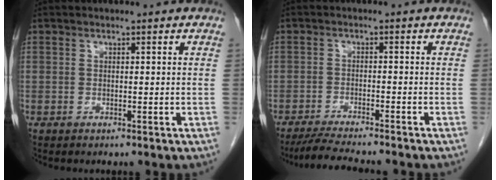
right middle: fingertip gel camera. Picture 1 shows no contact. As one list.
[{"total": 7.2, "force": [-6.5, 0.0, 3.2], "torque": [-0.056, -0.022, -0.107]}]